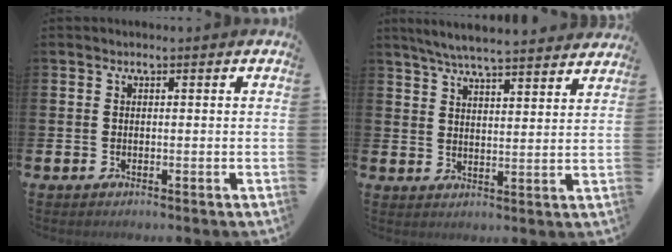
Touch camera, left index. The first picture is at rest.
{"total": 6.1, "force": [5.8, 0.1, 1.7], "torque": [-0.047, -0.033, 0.102]}